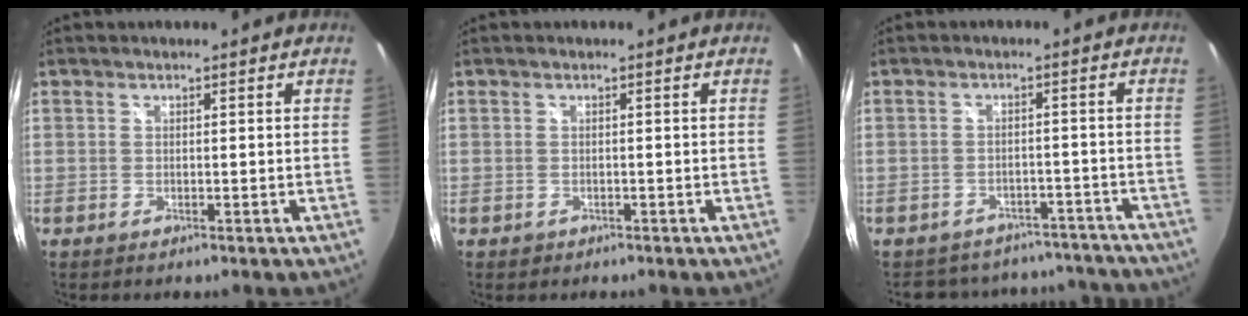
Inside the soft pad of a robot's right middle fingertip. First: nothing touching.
{"total": 1.0, "force": [-0.5, 0.7, 0.3], "torque": [-0.008, 0.000, -0.004]}
{"total": 15.5, "force": [-13.5, 6.7, 3.6], "torque": [-0.079, 0.035, -0.159]}